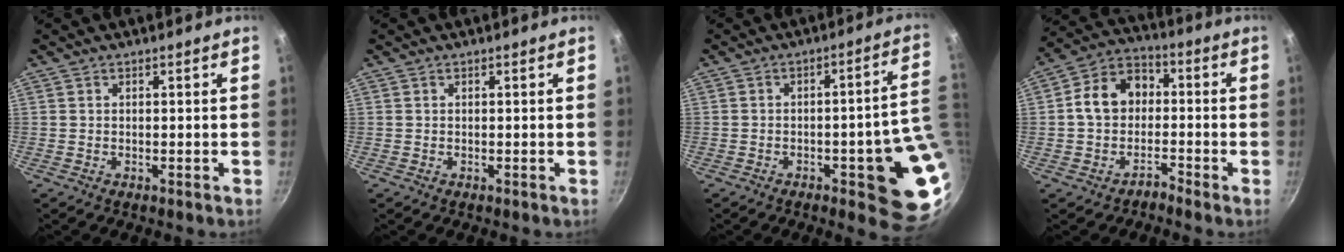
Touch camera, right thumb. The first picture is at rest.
{"total": 0.0}
{"total": 15.0, "force": [-2.7, 4.3, 14.1], "torque": [-0.125, 0.013, -0.032]}
{"total": 9.2, "force": [-2.4, 7.3, 4.9], "torque": [-0.050, 0.052, -0.058]}